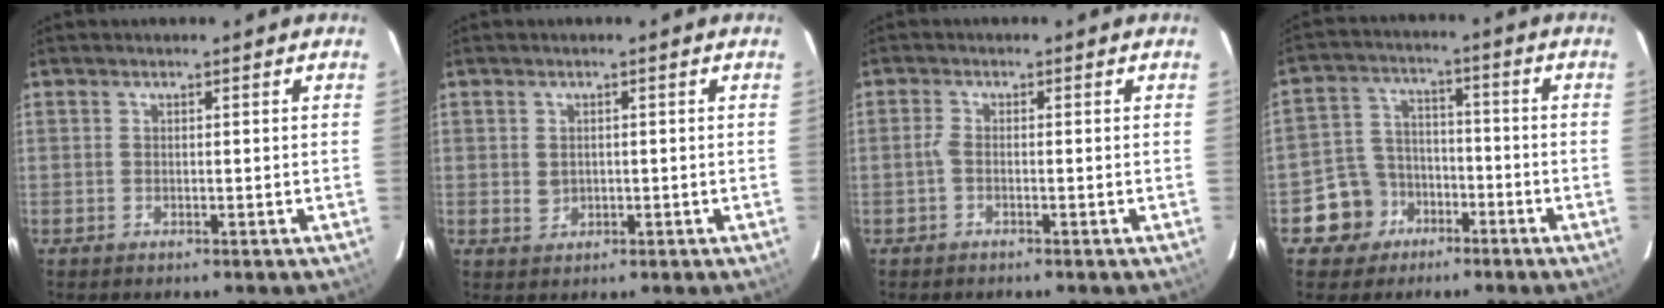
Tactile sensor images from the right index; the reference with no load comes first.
{"total": 1.9, "force": [0.2, 1.8, 0.7], "torque": [-0.008, 0.003, 0.008]}
{"total": 1.2, "force": [-0.5, 0.5, 1.0], "torque": [-0.023, 0.004, -0.012]}
{"total": 8.5, "force": [-4.5, 7.1, 1.4], "torque": [-0.055, 0.032, -0.067]}